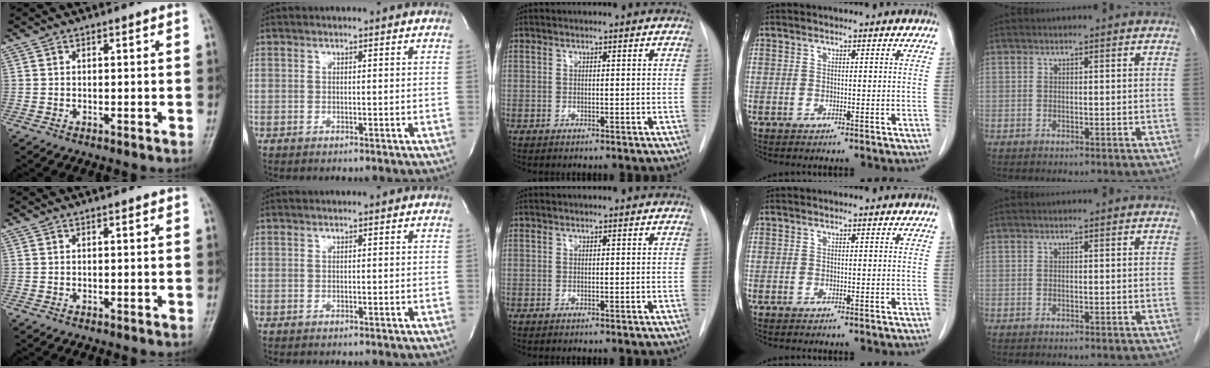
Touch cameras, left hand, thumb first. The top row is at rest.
{}